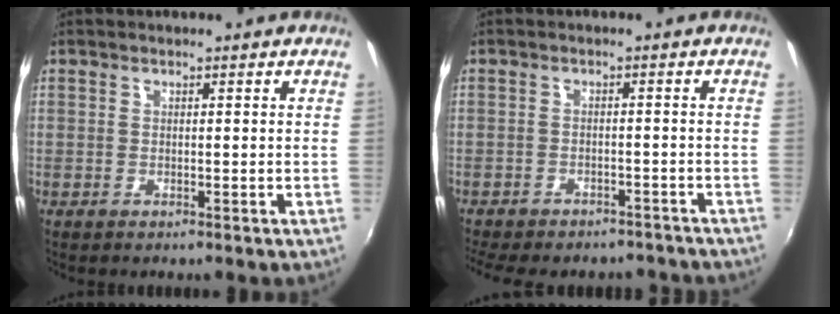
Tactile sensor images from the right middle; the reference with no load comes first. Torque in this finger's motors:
{"motor_torque": [0.96, -1.17, 0.38, 0.12]}